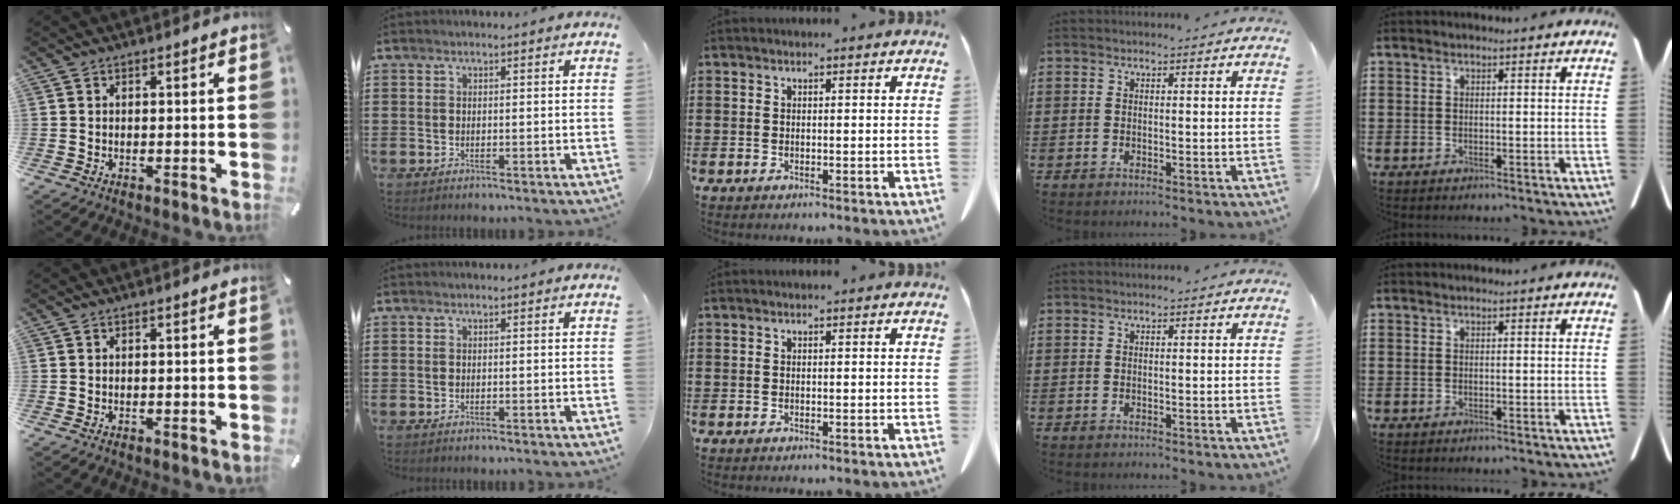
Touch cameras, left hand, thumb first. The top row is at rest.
{}